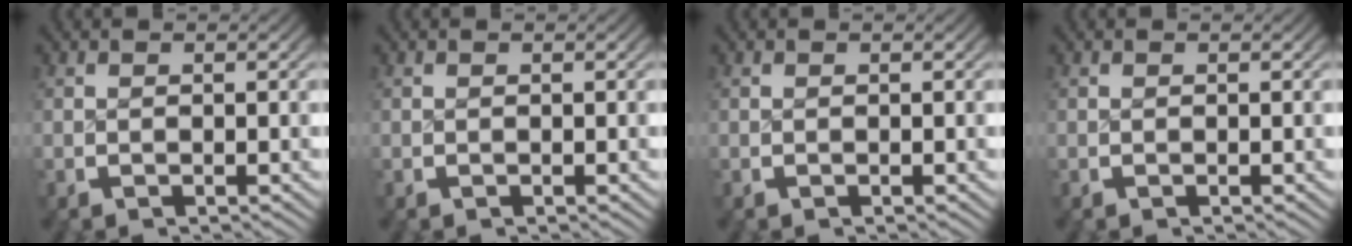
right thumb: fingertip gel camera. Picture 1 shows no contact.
{"total": 0.0}
{"total": 0.0}
{"total": 0.0}